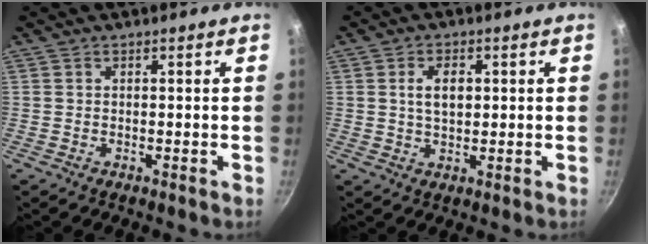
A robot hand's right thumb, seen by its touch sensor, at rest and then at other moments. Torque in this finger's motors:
{"motor_torque": [0.03, 1.40, 0.48, 0.39, 0.09]}